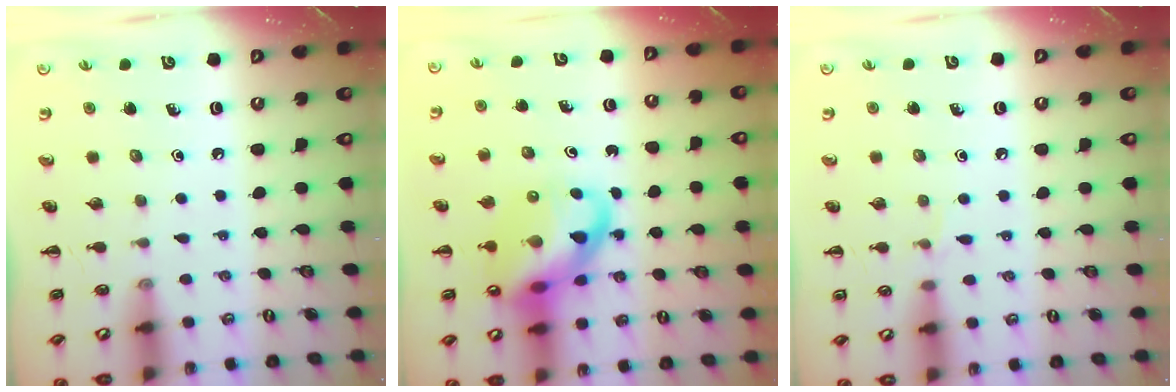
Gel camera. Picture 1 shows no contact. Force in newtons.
{"total": 15.2, "press": 14.7, "slide": 3.9}
{"total": 4.0, "press": 3.7, "slide": 1.4}